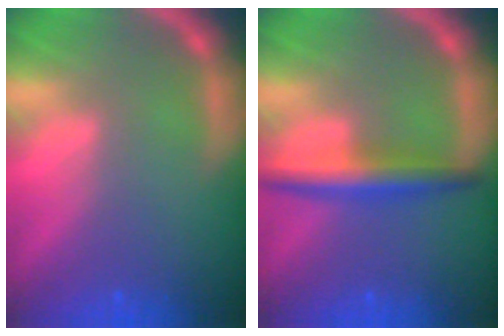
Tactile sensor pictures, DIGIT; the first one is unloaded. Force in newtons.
{"total": 4.0}